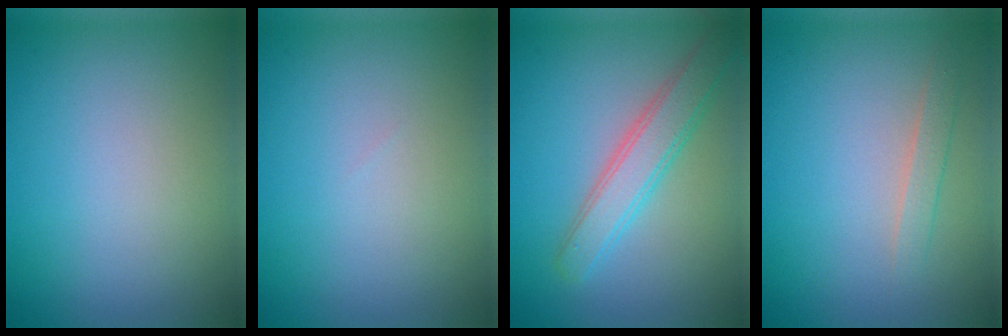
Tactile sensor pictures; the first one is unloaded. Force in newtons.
{"total": 0.0}
{"total": 3.7, "press": 3.7, "slide": 0.2}
{"total": 1.3, "press": 1.3, "slide": 0.1}